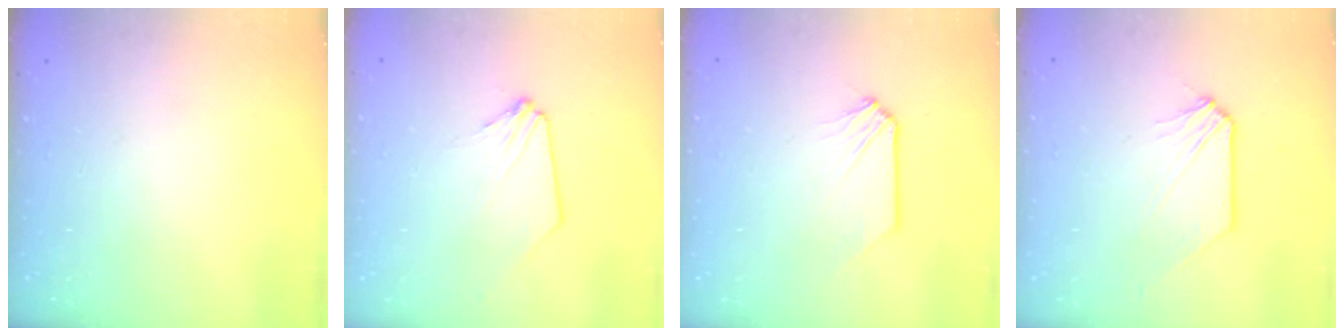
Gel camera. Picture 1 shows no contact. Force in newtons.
{"total": 0.7, "press": 0.7, "slide": 0.0}
{"total": 0.0}
{"total": 1.0, "press": 1.0, "slide": 0.1}